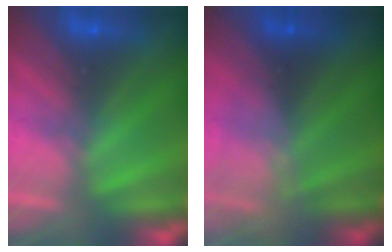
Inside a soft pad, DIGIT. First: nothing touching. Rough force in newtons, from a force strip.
{"total": 2.3}